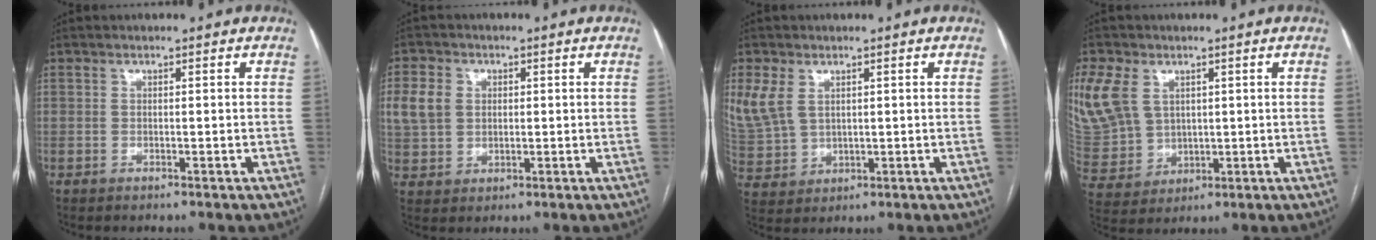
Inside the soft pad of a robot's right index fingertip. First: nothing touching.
{"total": 6.2, "force": [1.4, 5.2, 3.2], "torque": [-0.077, 0.014, 0.030]}
{"total": 8.8, "force": [3.5, 6.2, 5.2], "torque": [-0.139, 0.011, 0.087]}
{"total": 13.1, "force": [4.8, 10.0, 7.1], "torque": [-0.188, 0.014, 0.114]}